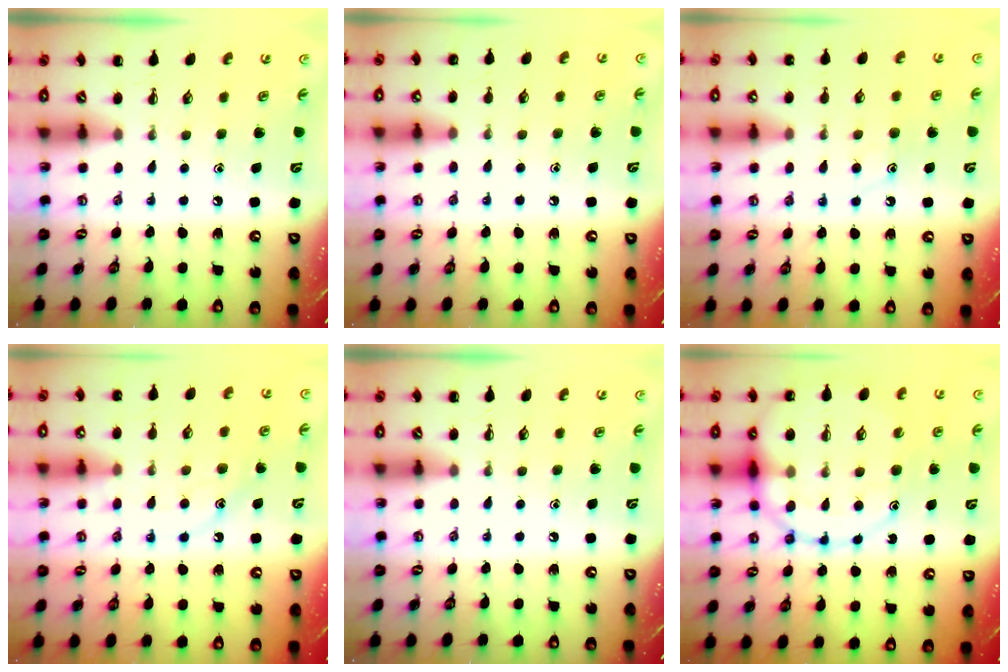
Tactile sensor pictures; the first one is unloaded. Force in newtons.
{"total": 8.1, "press": 7.8, "slide": 2.2}
{"total": 9.3, "press": 9.3, "slide": 1.1}
{"total": 12.0, "press": 12.0, "slide": 0.9}
{"total": 0.0}
{"total": 15.9, "press": 15.8, "slide": 2.4}